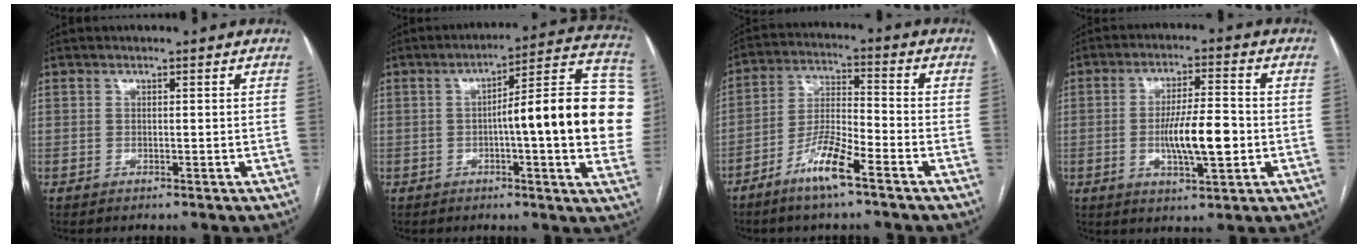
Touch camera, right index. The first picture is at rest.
{"total": 20.5, "force": [-0.3, 2.7, 20.3], "torque": [-0.205, 0.042, 0.000]}
{"total": 8.7, "force": [-5.6, 1.0, 6.6], "torque": [-0.139, -0.006, -0.115]}
{"total": 9.4, "force": [-1.7, 1.9, 9.0], "torque": [-0.163, 0.000, -0.027]}